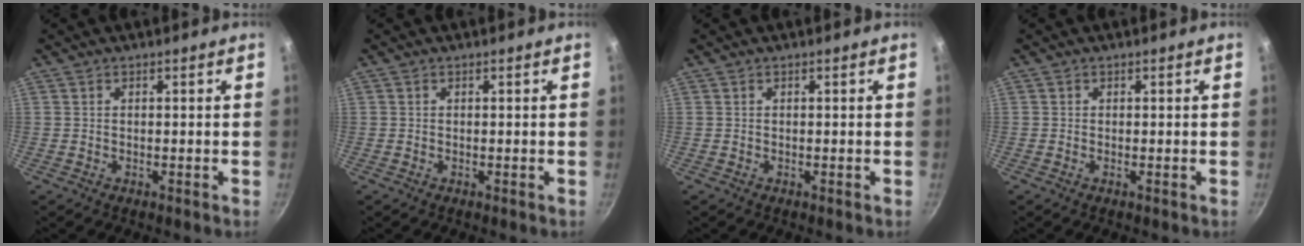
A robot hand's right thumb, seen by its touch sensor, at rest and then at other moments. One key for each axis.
{"total": 0.0}
{"total": 0.0}
{"total": 0.0}